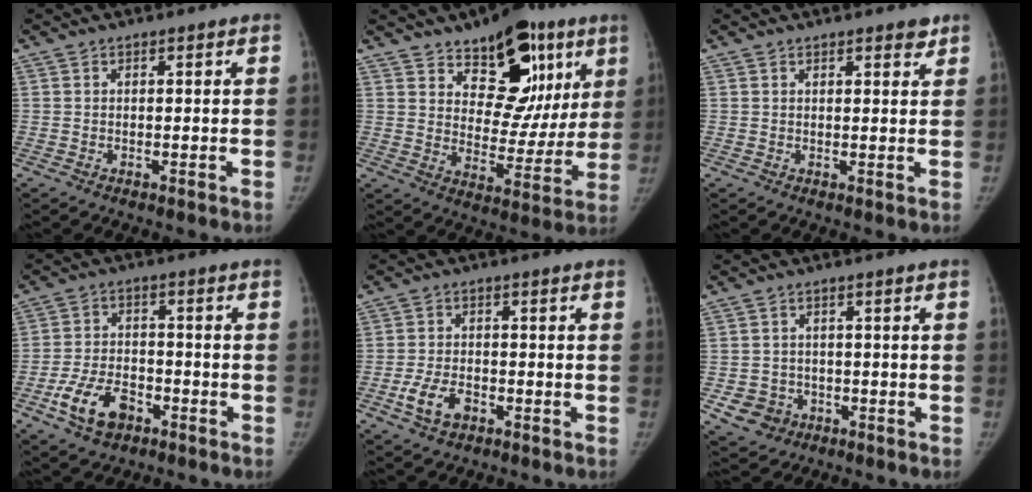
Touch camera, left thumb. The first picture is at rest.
{"total": 18.4, "force": [10.0, 10.6, 11.2], "torque": [-0.077, -0.047, 0.145]}
{"total": 2.4, "force": [1.9, 0.9, 1.3], "torque": [-0.004, -0.010, 0.022]}
{"total": 9.5, "force": [-4.8, 5.8, 5.8], "torque": [-0.102, 0.023, -0.085]}
{"total": 5.9, "force": [-2.7, 3.6, 3.8], "torque": [-0.074, 0.013, -0.048]}
{"total": 5.6, "force": [-2.0, 5.0, 1.4], "torque": [-0.008, 0.012, -0.024]}